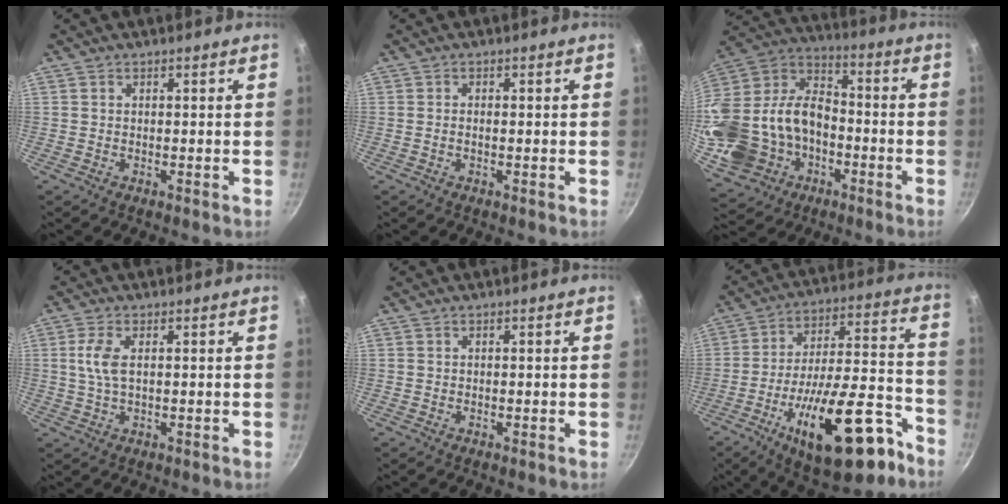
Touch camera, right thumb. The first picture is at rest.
{"total": 0.7, "force": [-0.2, 0.3, 0.6], "torque": [-0.011, 0.003, -0.005]}
{"total": 26.5, "force": [-6.4, 19.8, 16.3], "torque": [-0.325, 0.055, -0.099]}
{"total": 4.7, "force": [0.8, 2.1, 4.2], "torque": [-0.096, 0.004, 0.015]}
{"total": 0.0}
{"total": 25.4, "force": [-13.1, 9.7, 19.5], "torque": [-0.257, 0.076, -0.194]}